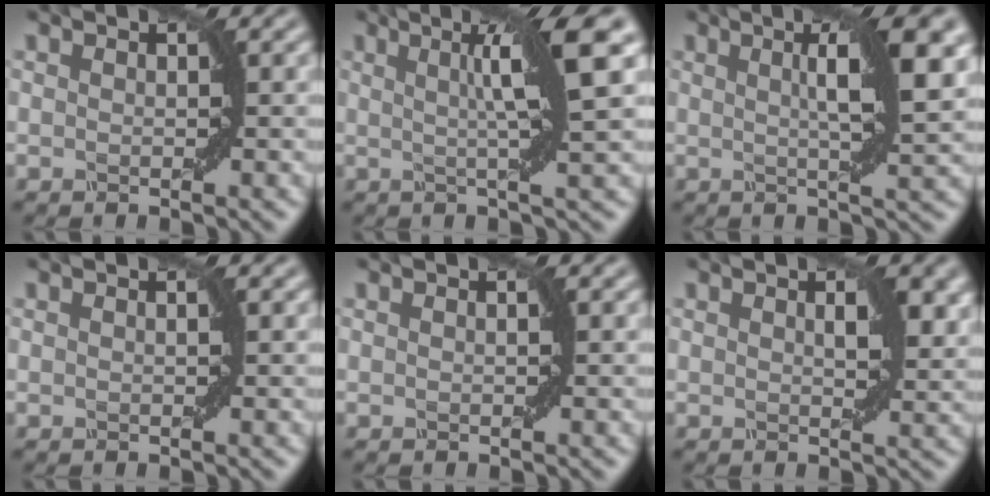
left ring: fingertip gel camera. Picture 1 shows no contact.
{"total": 6.7, "force": [1.7, 0.8, 6.4], "torque": [-0.089, 0.018, 0.026]}
{"total": 6.9, "force": [1.9, 1.5, 6.5], "torque": [-0.078, 0.013, 0.026]}
{"total": 0.0}
{"total": 0.0}
{"total": 2.8, "force": [1.1, 0.9, 2.4], "torque": [-0.034, 0.002, 0.021]}